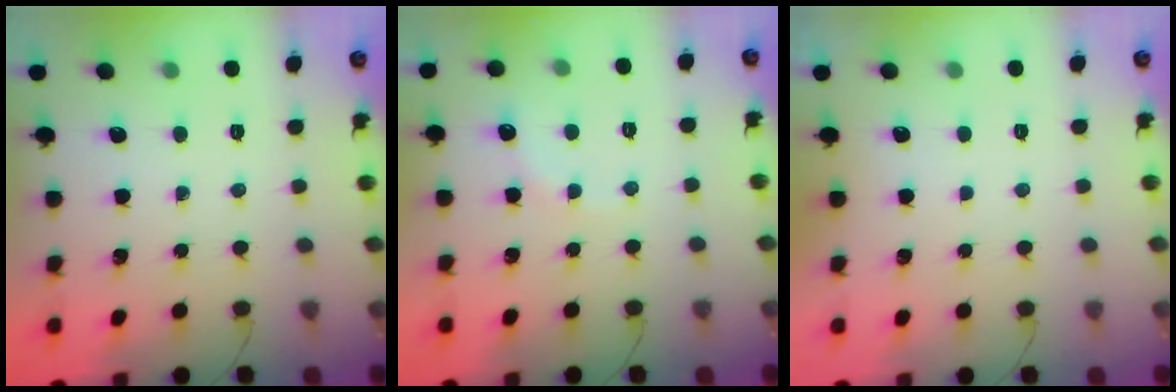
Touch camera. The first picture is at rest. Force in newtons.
{"total": 5.9, "press": 5.8, "slide": 0.8}
{"total": 3.0, "press": 3.0, "slide": 0.1}